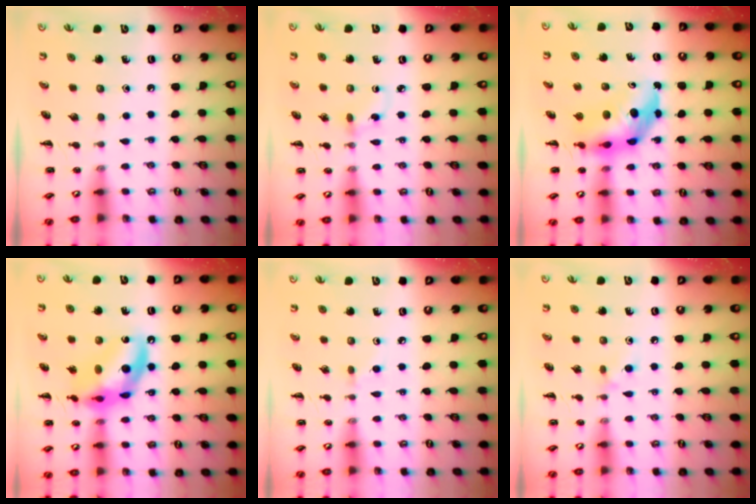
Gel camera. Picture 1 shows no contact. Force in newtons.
{"total": 2.0, "press": 1.7, "slide": 1.0}
{"total": 6.2, "press": 5.9, "slide": 1.7}
{"total": 14.1, "press": 13.7, "slide": 3.3}
{"total": 2.0, "press": 1.7, "slide": 1.0}
{"total": 5.0, "press": 4.8, "slide": 1.4}